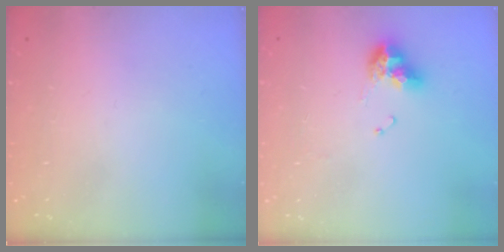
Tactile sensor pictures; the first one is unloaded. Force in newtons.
{"total": 9.1, "press": 9.0, "slide": 1.0}